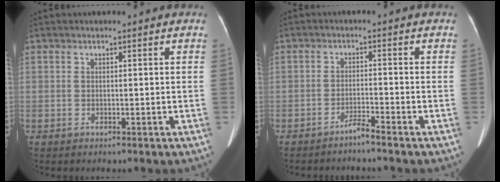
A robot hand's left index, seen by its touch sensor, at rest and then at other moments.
{"total": 2.2, "force": [-2.0, -0.5, 0.7], "torque": [-0.014, -0.003, -0.039]}